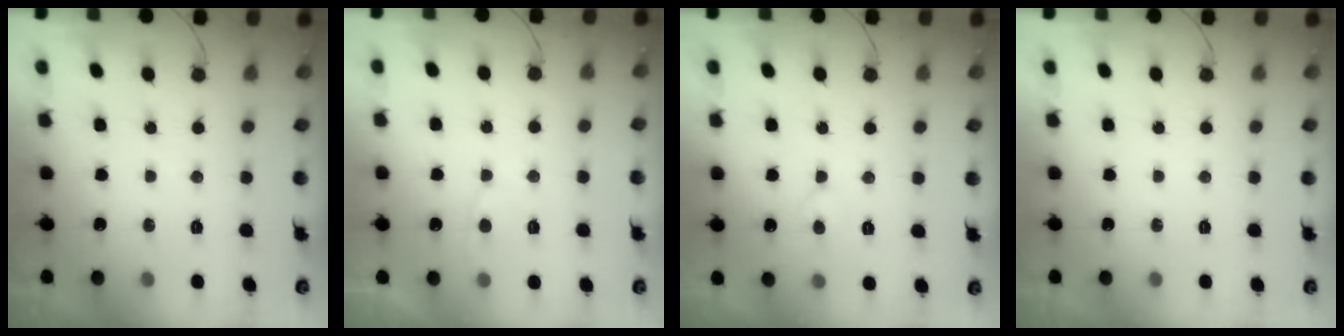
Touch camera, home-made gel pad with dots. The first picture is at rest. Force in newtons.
{"total": 4.7, "press": 4.7, "slide": 0.6}
{"total": 4.5, "press": 4.5, "slide": 0.5}
{"total": 0.0}